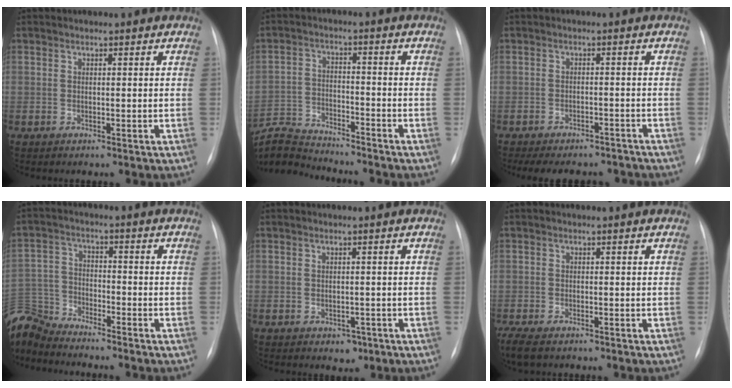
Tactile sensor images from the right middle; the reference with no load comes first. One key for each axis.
{"total": 9.1, "fx": -9.1, "fy": -0.2, "fz": 0.3, "tx": -0.017, "ty": 0.003, "tz": -0.170}
{"total": 12.6, "fx": -11.1, "fy": 4.4, "fz": 4.2, "tx": -0.079, "ty": 0.006, "tz": -0.132}
{"total": 9.7, "fx": -9.6, "fy": 1.4, "fz": 0.9, "tx": -0.033, "ty": 0.011, "tz": -0.191}
{"total": 2.1, "fx": -1.1, "fy": 1.6, "fz": 0.9, "tx": -0.007, "ty": 0.003, "tz": -0.007}
{"total": 6.2, "fx": -4.5, "fy": 2.6, "fz": 3.4, "tx": -0.070, "ty": -0.016, "tz": -0.072}